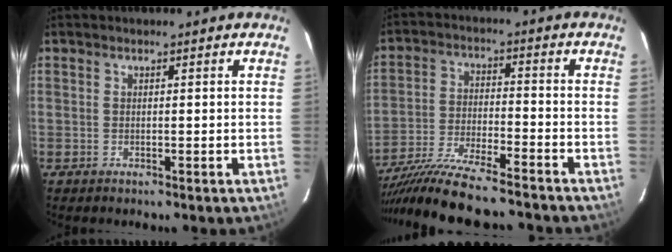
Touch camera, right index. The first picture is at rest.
{"total": 19.3, "force": [-16.9, 2.0, 9.1], "torque": [-0.186, -0.049, -0.282]}